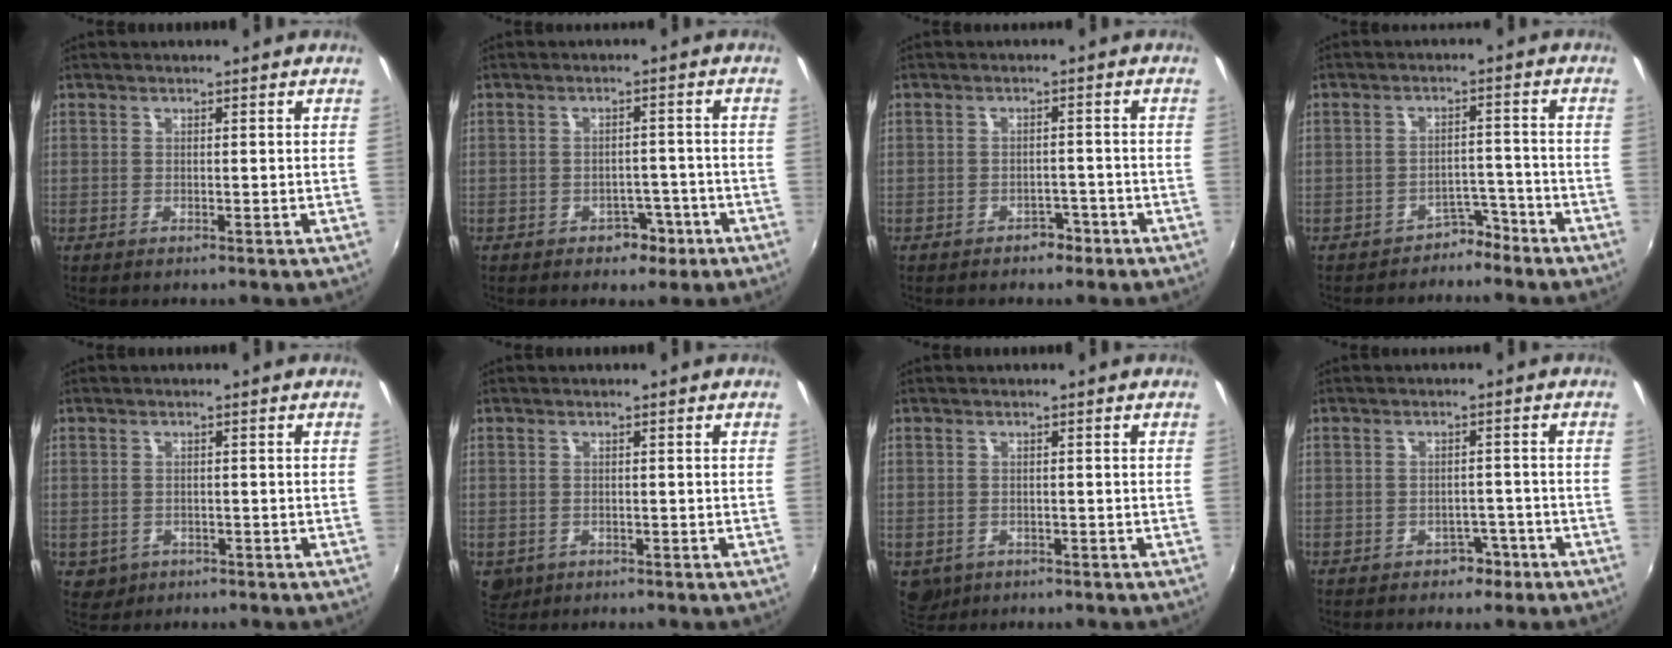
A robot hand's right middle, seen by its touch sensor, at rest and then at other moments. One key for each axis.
{"total": 4.1, "fx": -2.4, "fy": 2.9, "fz": 1.5, "tx": -0.032, "ty": 0.006, "tz": -0.023}
{"total": 2.8, "fx": -2.0, "fy": 1.7, "fz": 0.8, "tx": -0.019, "ty": 0.004, "tz": -0.025}
{"total": 4.2, "fx": -3.6, "fy": 2.2, "fz": 0.4, "tx": -0.007, "ty": 0.020, "tz": -0.052}
{"total": 3.3, "fx": -1.0, "fy": 2.9, "fz": 1.1, "tx": -0.029, "ty": -0.003, "tz": -0.006}
{"total": 3.1, "fx": -1.0, "fy": 2.7, "fz": 1.3, "tx": -0.029, "ty": -0.006, "tz": -0.010}
{"total": 3.6, "fx": -1.4, "fy": 2.9, "fz": 1.5, "tx": -0.033, "ty": -0.009, "tz": -0.016}
{"total": 3.4, "fx": -2.2, "fy": 2.4, "fz": 0.9, "tx": -0.021, "ty": 0.007, "tz": -0.023}